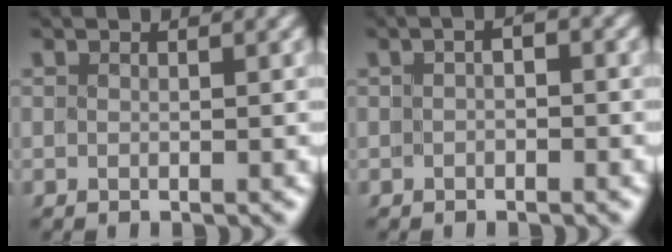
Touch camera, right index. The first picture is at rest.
{"total": 1.2, "force": [-0.3, 1.0, 0.8], "torque": [-0.005, 0.004, -0.010]}